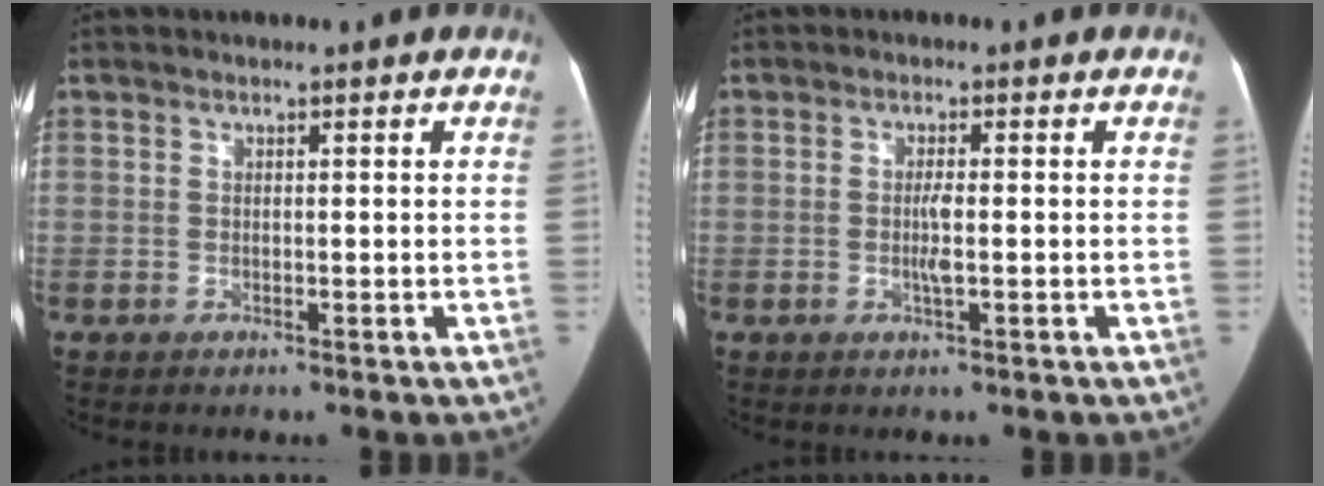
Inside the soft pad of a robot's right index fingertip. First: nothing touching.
{"total": 2.6, "force": [-0.4, 0.5, 2.5], "torque": [-0.051, 0.000, -0.008]}